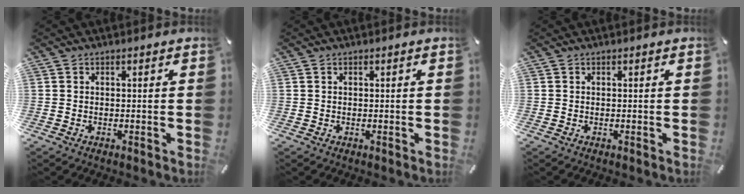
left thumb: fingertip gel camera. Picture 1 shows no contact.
{"total": 0.0}
{"total": 0.0}